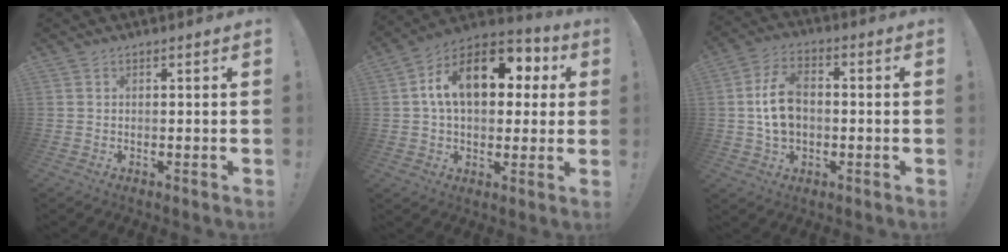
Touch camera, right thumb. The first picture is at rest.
{"total": 18.6, "force": [4.9, 11.1, 14.1], "torque": [-0.223, 0.001, 0.082]}
{"total": 10.9, "force": [-0.1, 7.7, 7.8], "torque": [-0.138, 0.009, 0.001]}